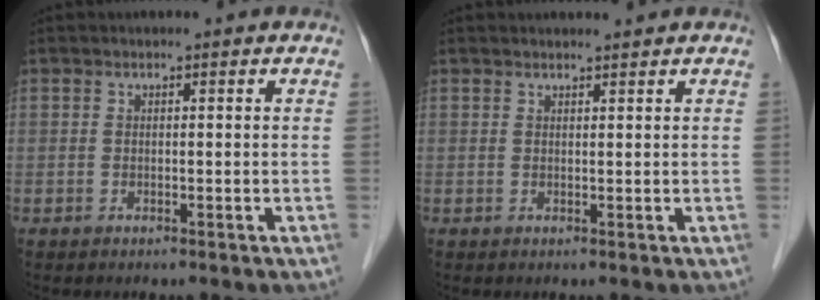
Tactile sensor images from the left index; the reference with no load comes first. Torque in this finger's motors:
{"motor_torque": [0.29, -0.42, 0.00, 0.01]}